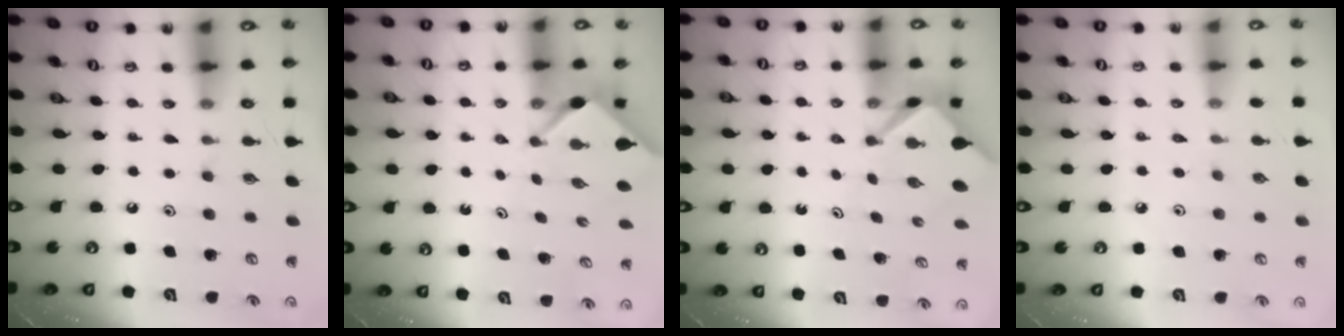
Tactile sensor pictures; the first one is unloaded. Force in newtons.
{"total": 2.1, "press": 2.1, "slide": 0.3}
{"total": 2.6, "press": 2.6, "slide": 0.3}
{"total": 2.0, "press": 2.0, "slide": 0.5}